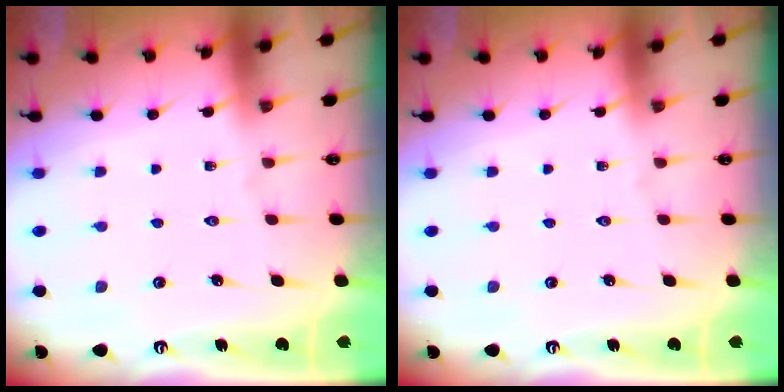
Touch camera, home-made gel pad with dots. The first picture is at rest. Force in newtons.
{"total": 0.0}